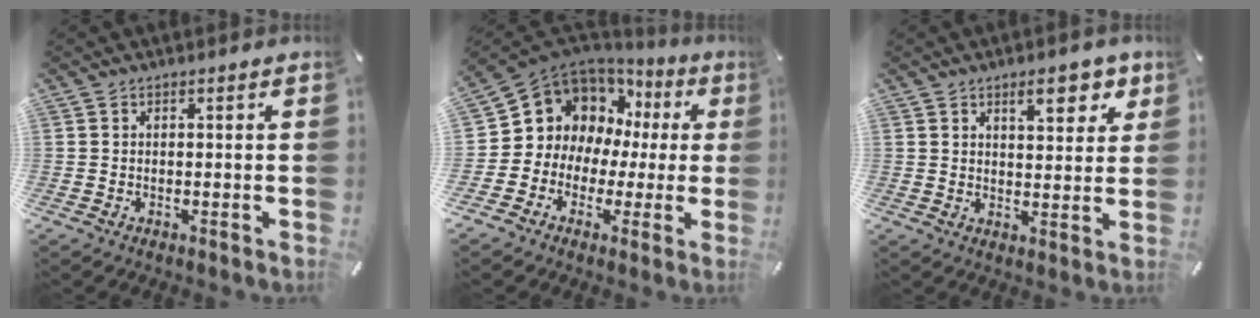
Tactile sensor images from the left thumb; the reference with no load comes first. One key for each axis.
{"total": 9.5, "fx": 2.8, "fy": 8.9, "fz": 1.6, "tx": -0.053, "ty": -0.048, "tz": 0.062}
{"total": 7.9, "fx": 4.9, "fy": 3.5, "fz": 5.1, "tx": -0.060, "ty": -0.024, "tz": 0.077}